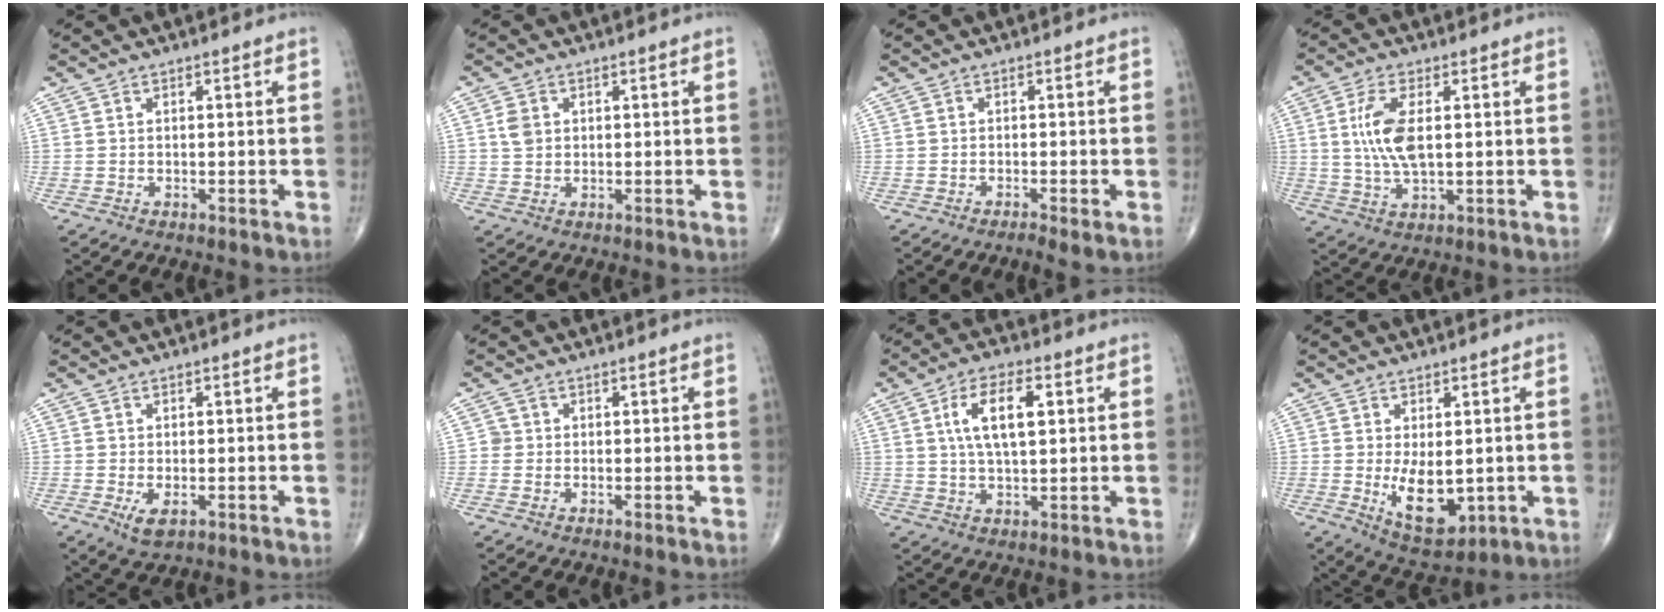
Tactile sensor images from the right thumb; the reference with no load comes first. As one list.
[{"total": 2.9, "force": [0.6, 2.3, 1.6], "torque": [-0.022, 0.001, 0.013]}, {"total": 1.8, "force": [-1.0, 0.1, 1.5], "torque": [-0.035, -0.001, -0.022]}, {"total": 8.8, "force": [1.3, 3.8, 7.9], "torque": [-0.168, -0.005, 0.027]}, {"total": 3.4, "force": [-1.1, 1.7, 2.7], "torque": [-0.046, -0.006, -0.012]}, {"total": 1.3, "force": [0.0, 1.3, 0.1], "torque": [0.007, 0.004, -0.003]}, {"total": 9.6, "force": [2.5, 4.1, 8.3], "torque": [-0.144, 0.000, 0.042]}, {"total": 9.1, "force": [-0.9, 4.7, 7.7], "torque": [-0.102, -0.019, 0.006]}]